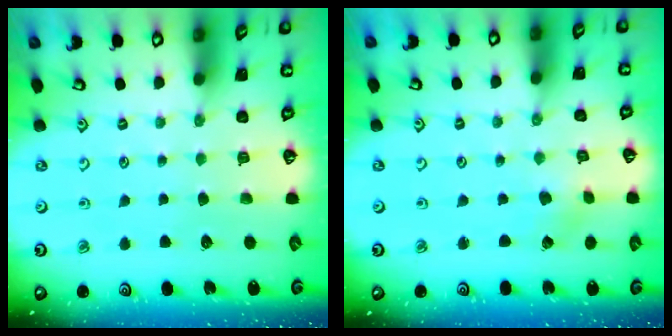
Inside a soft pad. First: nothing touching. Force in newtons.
{"total": 0.8, "press": 0.7, "slide": 0.2}